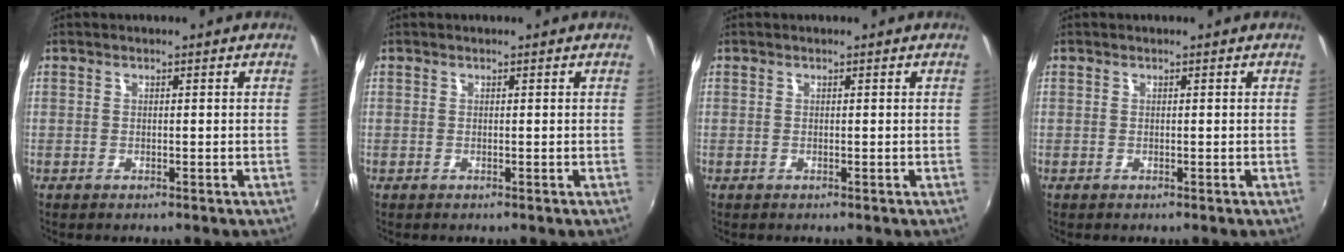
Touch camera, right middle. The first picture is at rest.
{"total": 0.0}
{"total": 0.0}
{"total": 0.0}